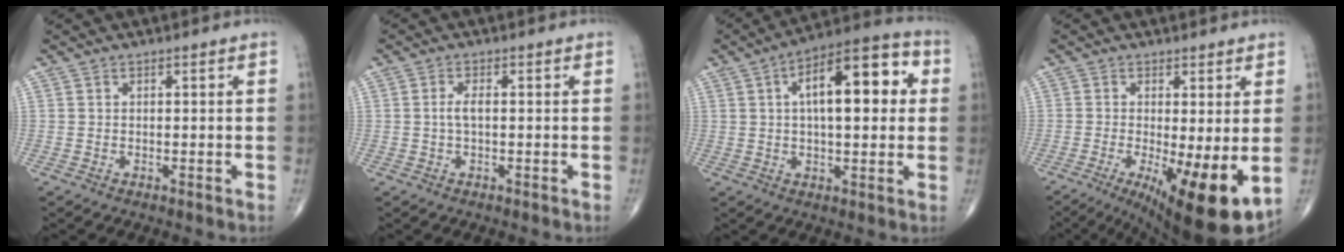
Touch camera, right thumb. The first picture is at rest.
{"total": 2.1, "force": [-0.1, 0.8, 1.9], "torque": [-0.043, 0.003, -0.002]}
{"total": 17.0, "force": [3.5, 7.1, 15.1], "torque": [-0.195, 0.023, 0.043]}
{"total": 13.3, "force": [-3.1, 3.4, 12.4], "torque": [-0.177, -0.023, -0.034]}